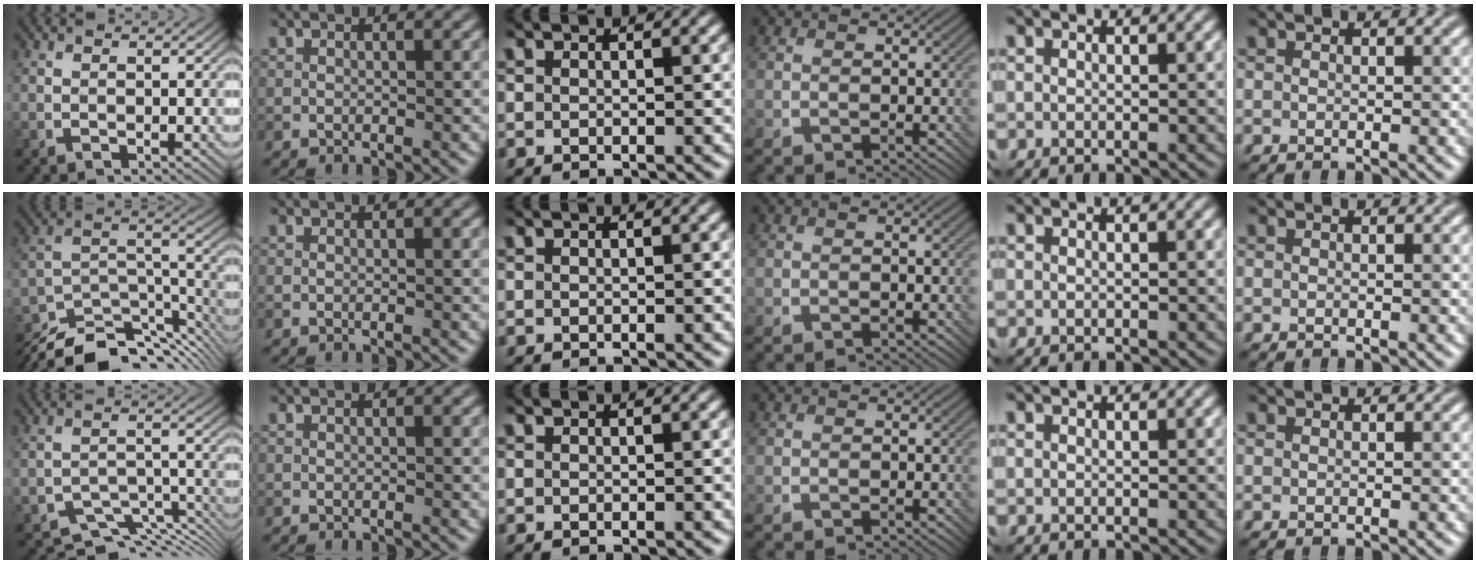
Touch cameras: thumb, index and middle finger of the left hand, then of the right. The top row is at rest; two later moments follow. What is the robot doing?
{"motion": "insert", "object": "bottle cap"}